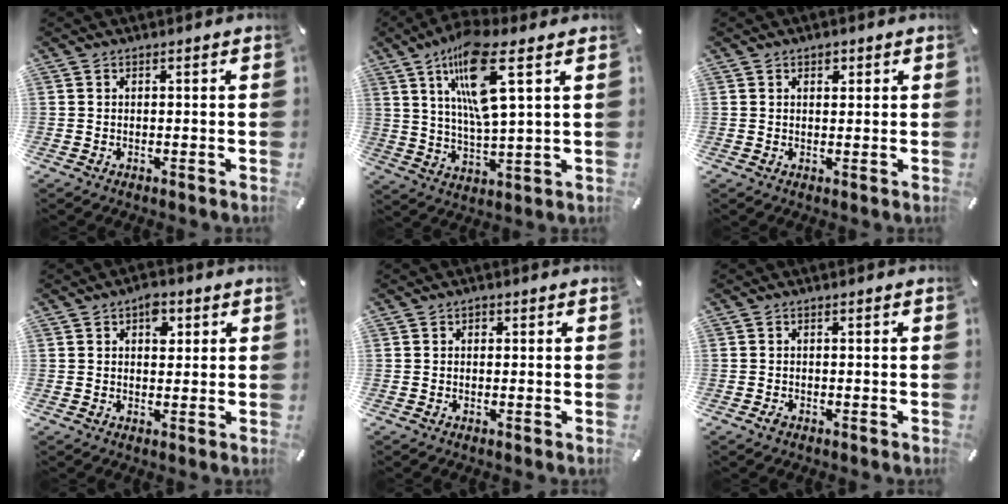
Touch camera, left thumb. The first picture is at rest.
{"total": 15.0, "force": [7.3, 3.5, 12.6], "torque": [-0.252, -0.019, 0.115]}
{"total": 1.6, "force": [0.8, 1.1, 0.8], "torque": [-0.002, -0.003, 0.012]}
{"total": 4.2, "force": [1.7, 2.7, 2.7], "torque": [-0.019, -0.008, 0.021]}
{"total": 0.8, "force": [0.1, 0.7, 0.3], "torque": [-0.006, 0.006, 0.001]}
{"total": 0.9, "force": [-0.5, 0.4, 0.5], "torque": [-0.012, 0.000, -0.010]}